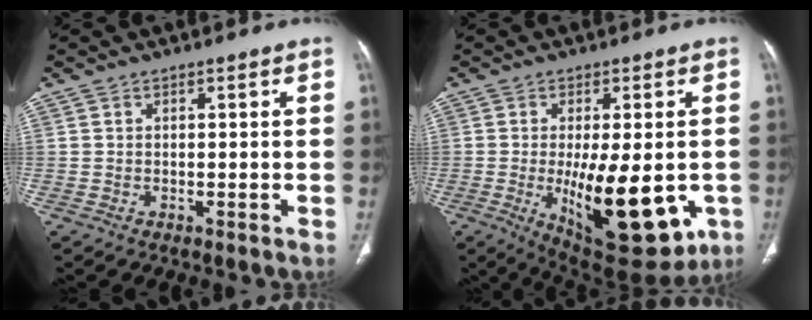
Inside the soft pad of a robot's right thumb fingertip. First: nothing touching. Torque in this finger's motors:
{"motor_torque": [2.45, 2.56, 1.10, -1.10, 0.50]}